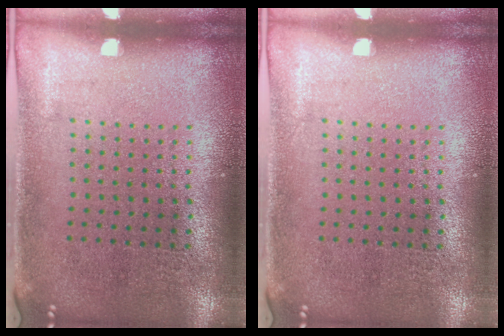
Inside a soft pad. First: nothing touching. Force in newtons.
{"total": 0.0}